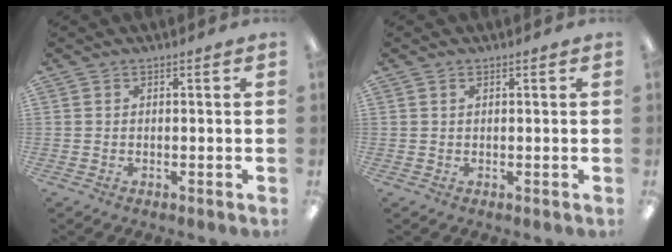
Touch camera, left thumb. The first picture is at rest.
{"total": 0.6, "force": [0.4, 0.3, 0.4], "torque": [-0.009, 0.003, 0.006]}